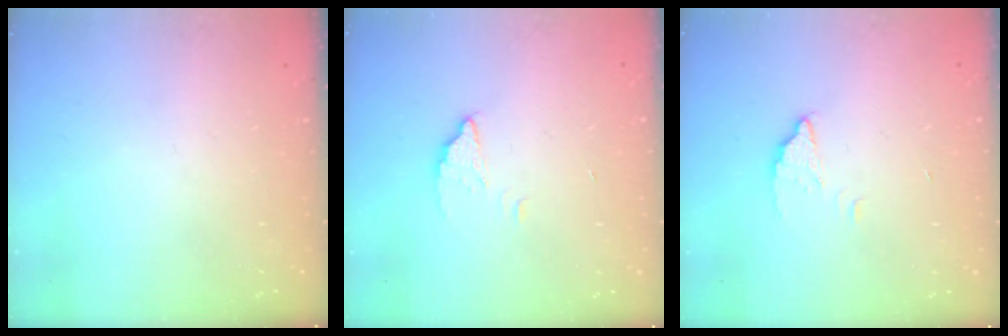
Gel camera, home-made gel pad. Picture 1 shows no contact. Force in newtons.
{"total": 2.6, "press": 2.6, "slide": 0.2}
{"total": 2.6, "press": 2.6, "slide": 0.2}